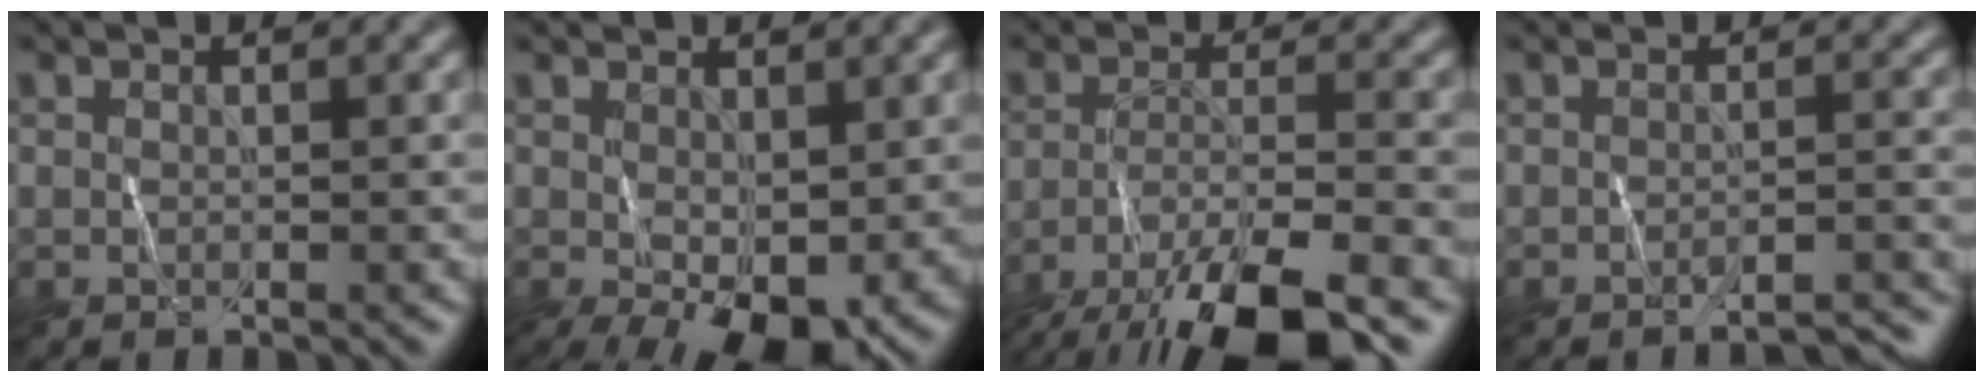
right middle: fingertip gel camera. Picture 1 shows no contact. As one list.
[{"total": 6.9, "force": [-1.6, 3.3, 5.8], "torque": [-0.109, -0.007, -0.019]}, {"total": 9.9, "force": [-7.2, 1.9, 6.5], "torque": [-0.110, 0.000, -0.127]}, {"total": 2.7, "force": [-2.7, 0.0, 0.6], "torque": [-0.005, 0.007, -0.033]}]